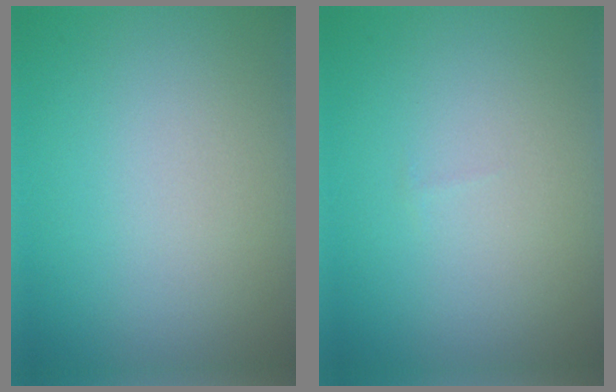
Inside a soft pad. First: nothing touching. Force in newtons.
{"total": 0.0}